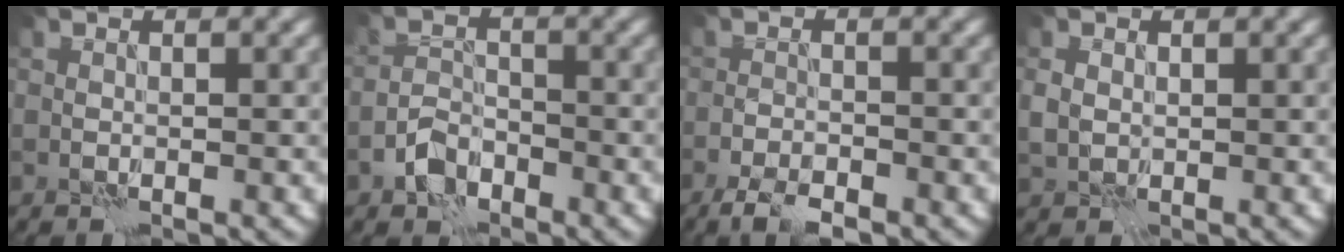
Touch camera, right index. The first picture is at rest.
{"total": 2.8, "force": [-1.9, 1.6, 1.2], "torque": [-0.018, 0.009, -0.041]}
{"total": 3.2, "force": [-2.5, 0.9, 1.8], "torque": [-0.033, -0.003, -0.051]}
{"total": 1.4, "force": [0.2, 1.2, 0.8], "torque": [-0.019, 0.000, 0.006]}